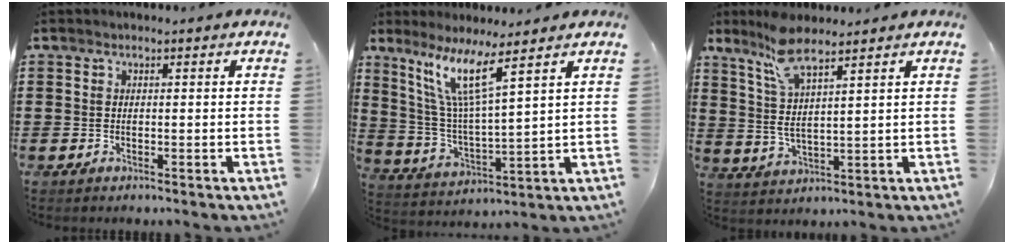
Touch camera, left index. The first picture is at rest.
{"total": 9.8, "force": [6.6, 0.1, 7.2], "torque": [-0.159, -0.032, 0.113]}
{"total": 7.2, "force": [5.5, 0.3, 4.6], "torque": [-0.108, -0.017, 0.099]}